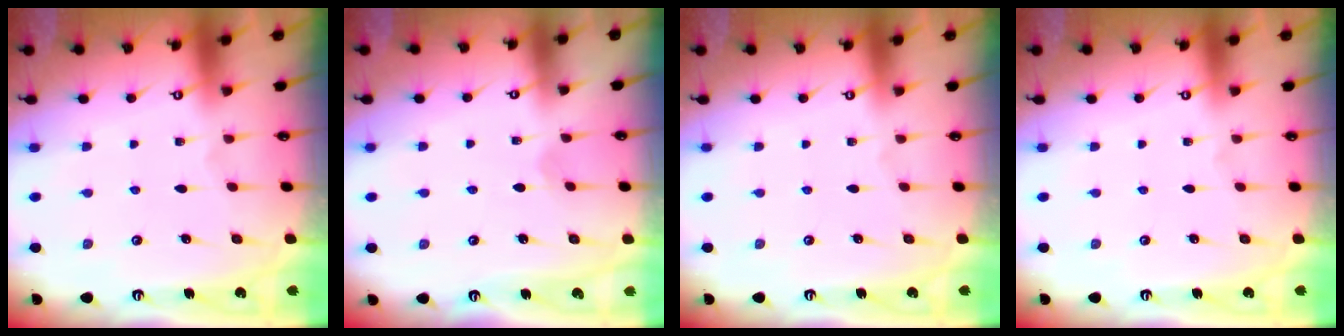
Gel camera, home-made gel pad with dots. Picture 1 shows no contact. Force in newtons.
{"total": 1.5, "press": 1.4, "slide": 0.1}
{"total": 0.0}
{"total": 0.0}